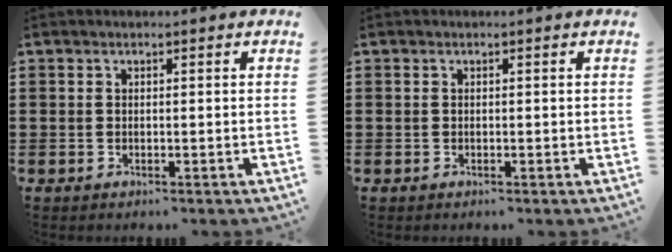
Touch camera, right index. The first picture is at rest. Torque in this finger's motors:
{"motor_torque": [0.00, 0.00, 0.00, 0.00]}